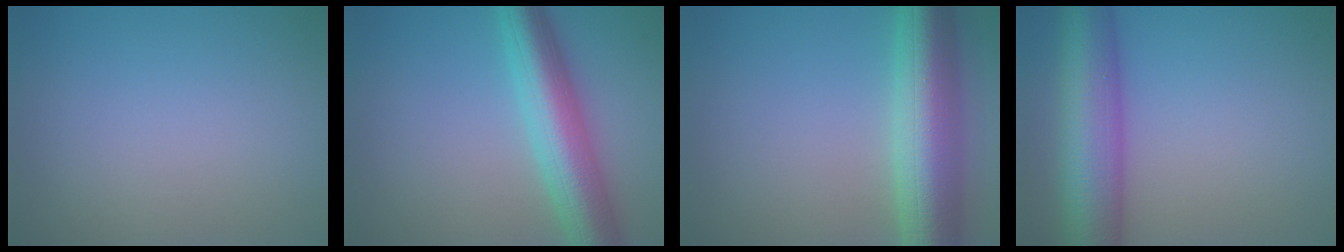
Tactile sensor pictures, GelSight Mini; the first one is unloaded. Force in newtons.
{"total": 7.6, "press": 7.6, "slide": 0.2}
{"total": 9.5, "press": 9.5, "slide": 0.2}
{"total": 9.4, "press": 9.4, "slide": 0.4}